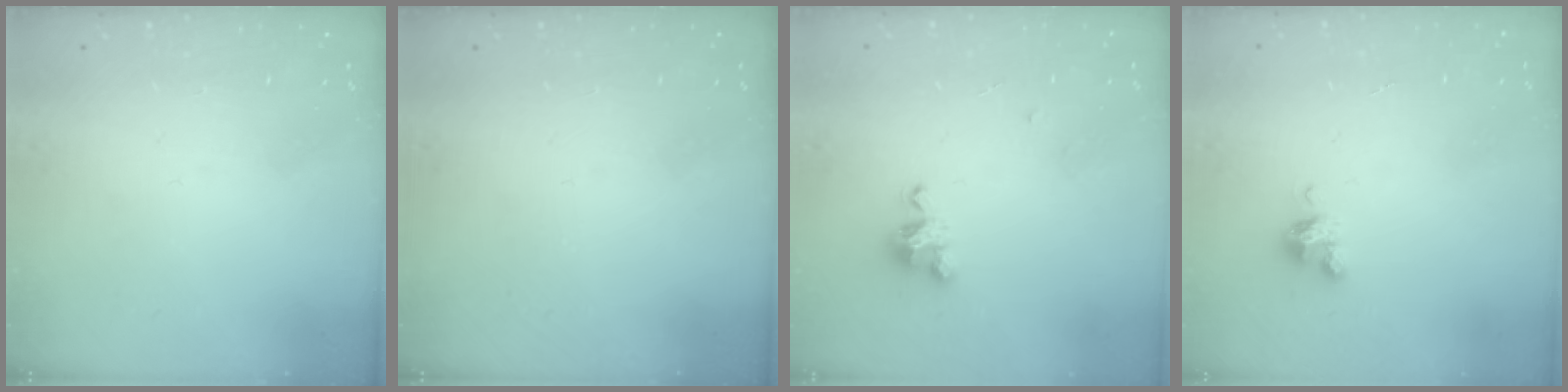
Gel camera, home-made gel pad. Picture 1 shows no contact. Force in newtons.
{"total": 0.0}
{"total": 4.2, "press": 4.2, "slide": 0.2}
{"total": 4.1, "press": 4.1, "slide": 0.3}